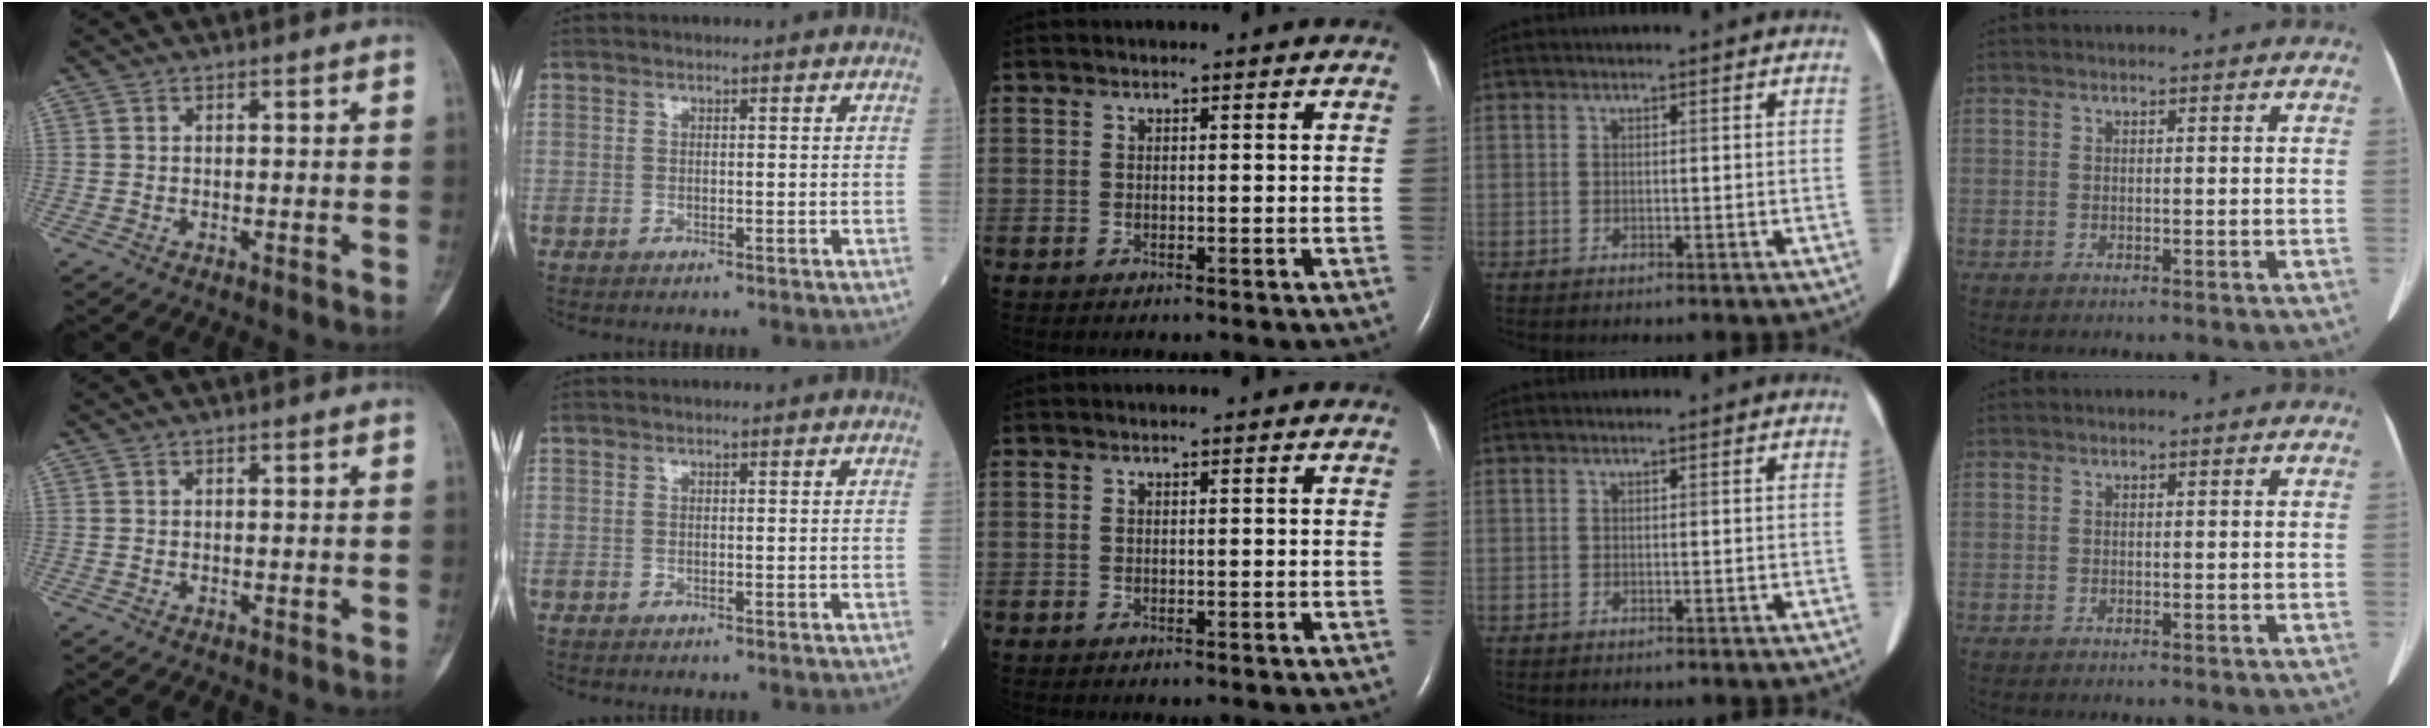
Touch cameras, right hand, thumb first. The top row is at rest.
{}